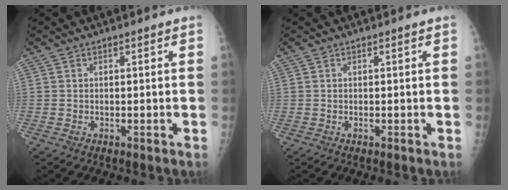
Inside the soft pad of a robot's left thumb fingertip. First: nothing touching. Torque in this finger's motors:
{"motor_torque": [-0.11, 0.10, 0.07, 0.07, 0.00]}